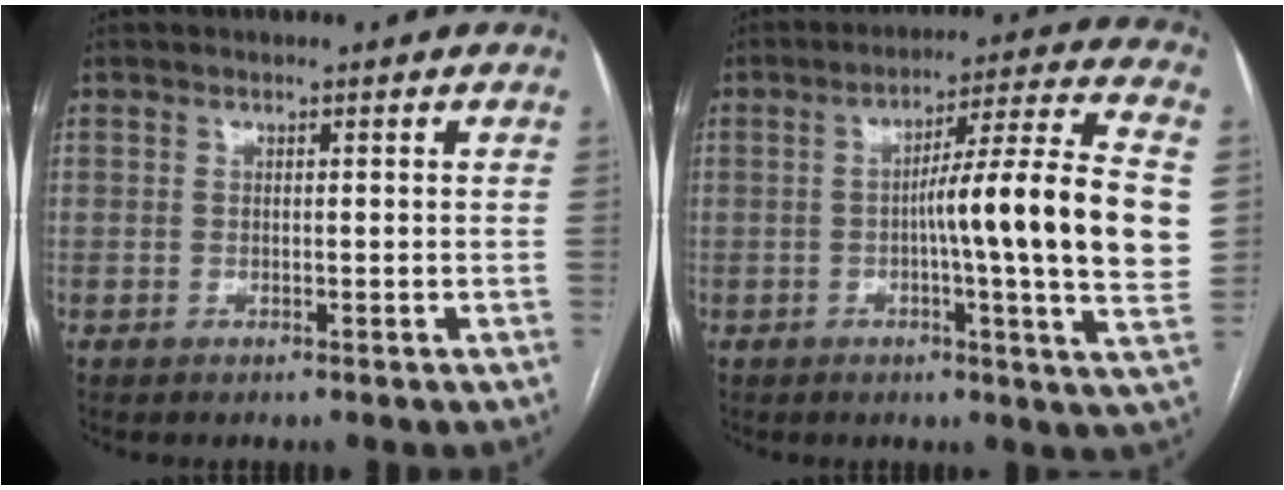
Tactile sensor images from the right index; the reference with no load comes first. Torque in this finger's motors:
{"motor_torque": [1.28, -0.02, 0.56, 0.14]}